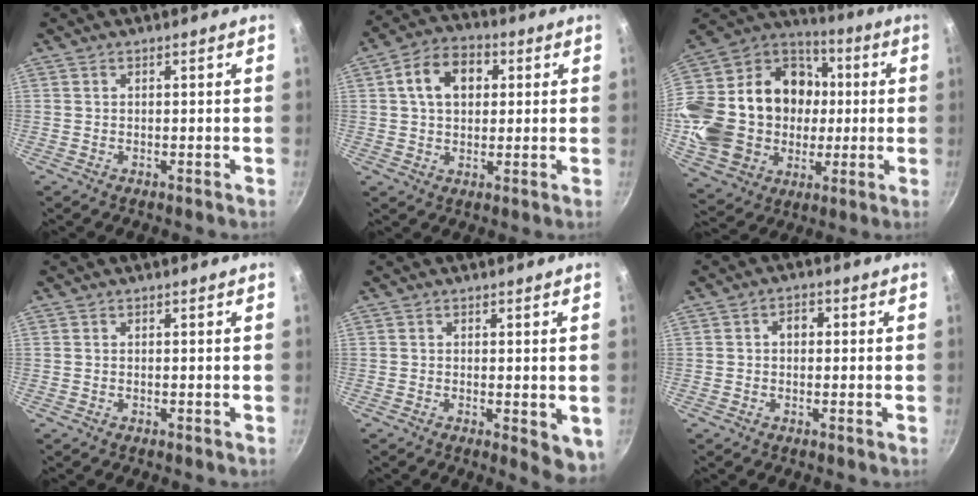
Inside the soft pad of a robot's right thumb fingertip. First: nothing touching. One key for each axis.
{"total": 10.1, "fx": 2.4, "fy": 7.2, "fz": 6.7, "tx": -0.087, "ty": 0.015, "tz": 0.028}
{"total": 29.6, "fx": 0.6, "fy": 24.5, "fz": 16.5, "tx": -0.306, "ty": 0.046, "tz": 0.036}
{"total": 0.0}
{"total": 5.1, "fx": -0.7, "fy": 2.2, "fz": 4.5, "tx": -0.052, "ty": -0.009, "tz": -0.006}
{"total": 2.7, "fx": 0.2, "fy": 2.1, "fz": 1.7, "tx": -0.014, "ty": 0.009, "tz": -0.002}